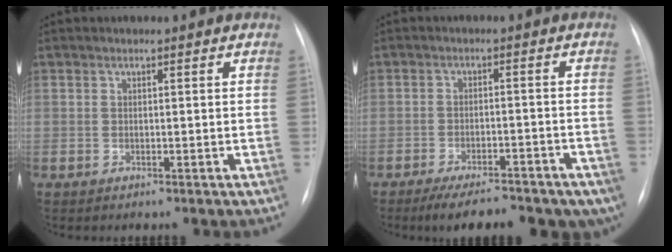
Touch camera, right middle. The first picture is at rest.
{"total": 15.0, "force": [-11.4, 4.9, 8.3], "torque": [-0.098, -0.005, -0.148]}